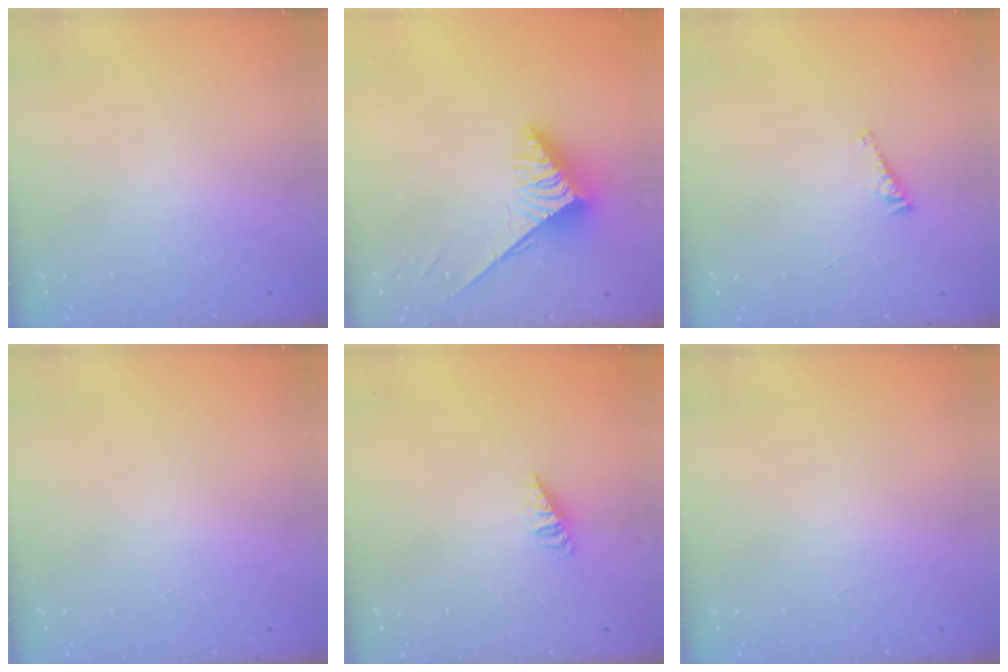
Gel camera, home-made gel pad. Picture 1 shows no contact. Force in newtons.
{"total": 3.7, "press": 3.7, "slide": 0.6}
{"total": 4.1, "press": 4.1, "slide": 0.2}
{"total": 0.0}
{"total": 1.8, "press": 1.8, "slide": 0.4}
{"total": 0.0}